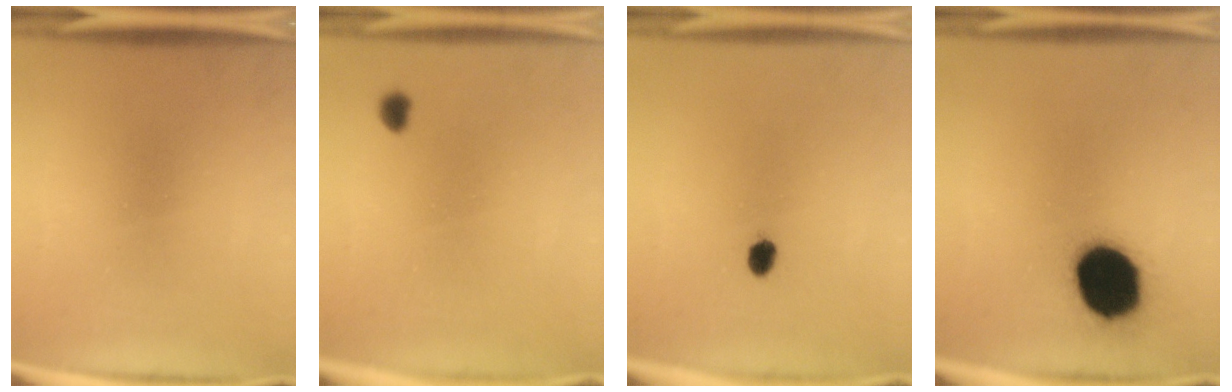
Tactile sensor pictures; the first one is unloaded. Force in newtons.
{"total": 1.3}
{"total": 2.1}
{"total": 17.4}